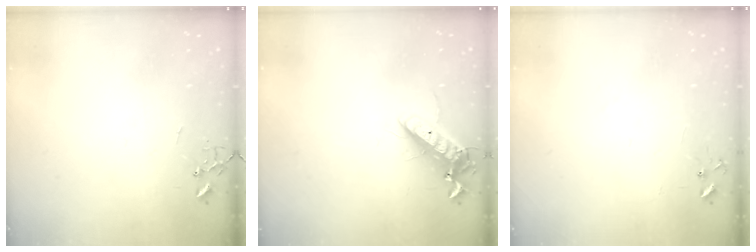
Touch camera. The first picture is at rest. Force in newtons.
{"total": 12.9, "press": 12.7, "slide": 2.1}
{"total": 6.8, "press": 6.8, "slide": 0.6}